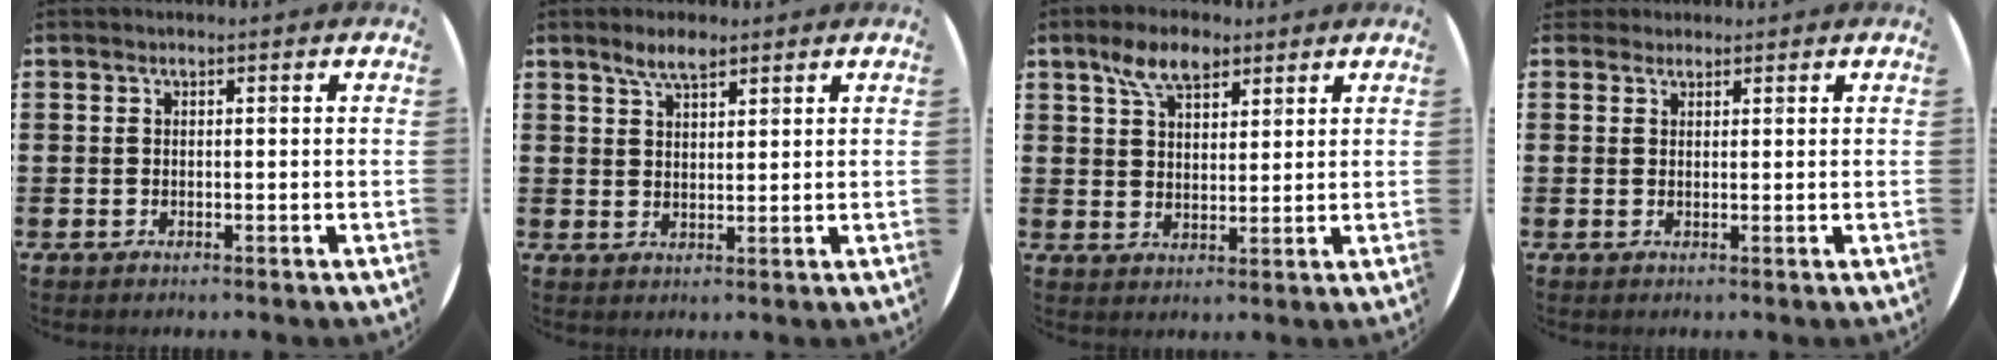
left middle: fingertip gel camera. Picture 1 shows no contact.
{"total": 3.6, "force": [2.8, 1.2, 1.9], "torque": [-0.034, 0.002, 0.050]}
{"total": 6.1, "force": [4.1, 2.9, 3.4], "torque": [-0.061, 0.001, 0.072]}
{"total": 1.3, "force": [1.2, 0.5, -0.1], "torque": [0.007, 0.001, 0.022]}